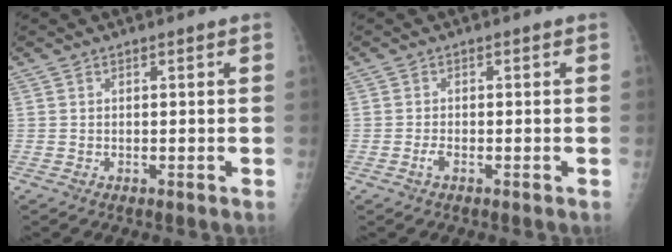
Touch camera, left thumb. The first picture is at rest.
{"total": 1.4, "force": [-0.7, 0.6, 1.0], "torque": [-0.023, 0.001, -0.016]}